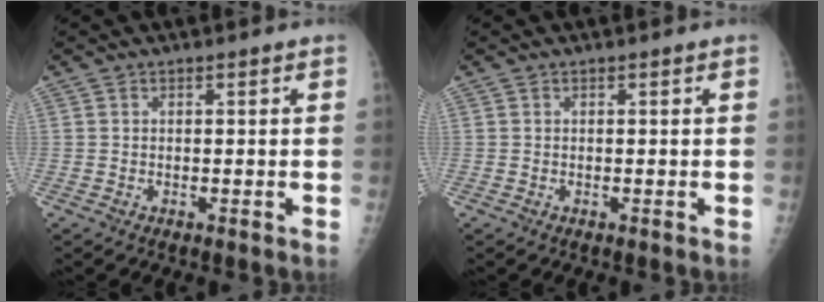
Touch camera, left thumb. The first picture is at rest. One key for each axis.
{"total": 0.0}